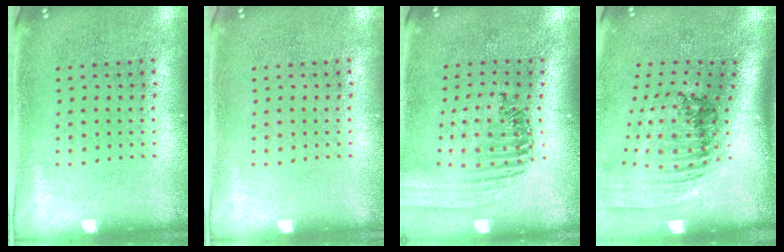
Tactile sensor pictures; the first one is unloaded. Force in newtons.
{"total": 0.0}
{"total": 1.4, "press": 1.4, "slide": 0.1}
{"total": 2.2, "press": 1.6, "slide": 1.6}